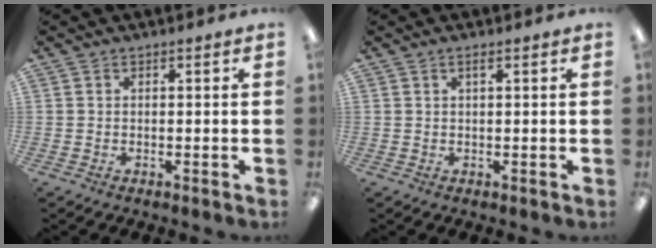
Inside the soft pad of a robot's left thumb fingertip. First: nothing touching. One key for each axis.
{"total": 1.1, "fx": 0.7, "fy": 0.2, "fz": 0.9, "tx": -0.020, "ty": 0.002, "tz": 0.011}